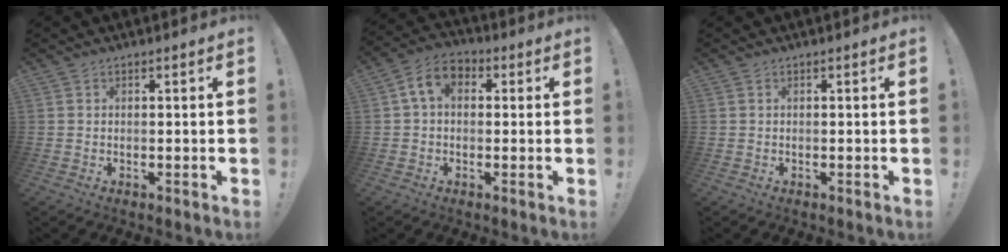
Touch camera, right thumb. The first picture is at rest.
{"total": 8.0, "force": [2.0, 5.4, 5.6], "torque": [-0.091, 0.011, 0.042]}
{"total": 0.0}